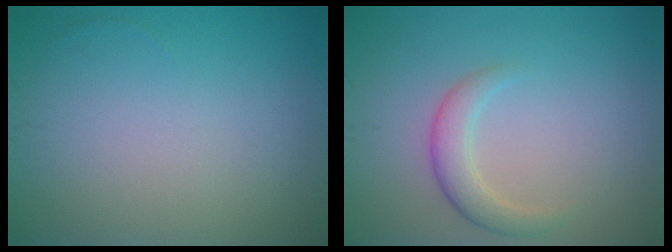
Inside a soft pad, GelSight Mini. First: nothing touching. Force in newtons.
{"total": 2.4, "press": 2.4, "slide": 0.1}